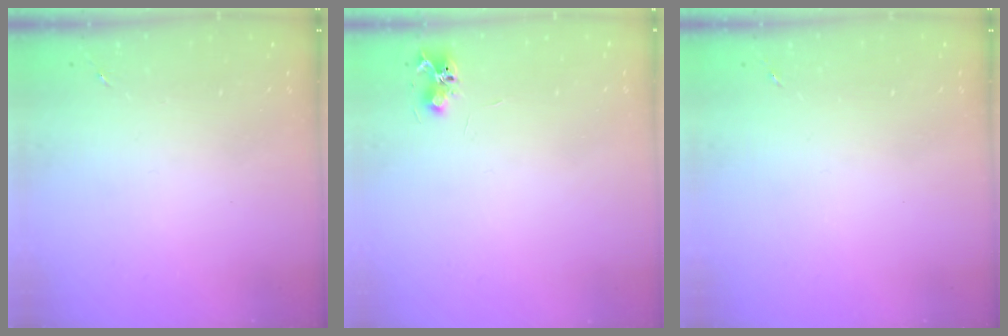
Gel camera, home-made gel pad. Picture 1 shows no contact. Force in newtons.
{"total": 6.5, "press": 6.5, "slide": 0.8}
{"total": 0.0}